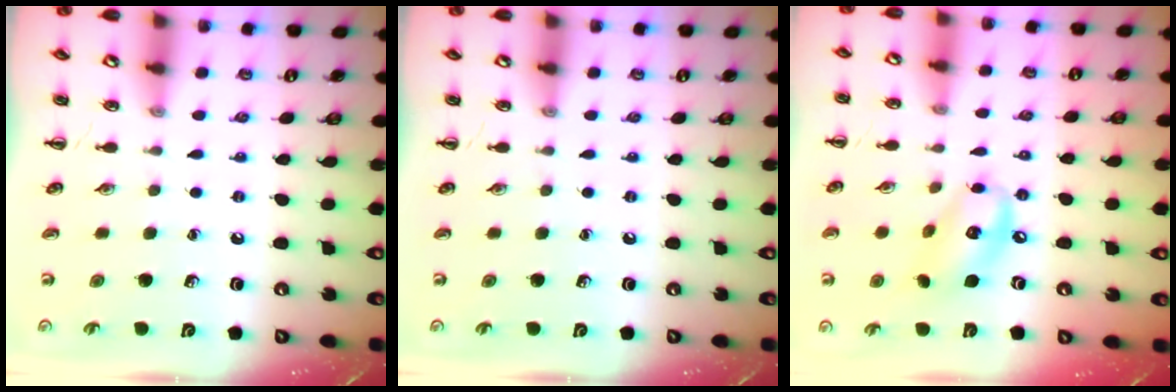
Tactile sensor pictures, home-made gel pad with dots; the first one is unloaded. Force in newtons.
{"total": 0.0}
{"total": 10.8, "press": 10.6, "slide": 2.1}